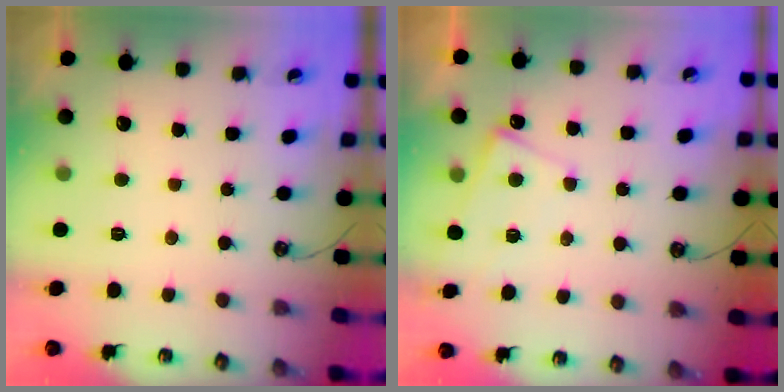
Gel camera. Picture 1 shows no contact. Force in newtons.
{"total": 5.0, "press": 5.0, "slide": 0.3}